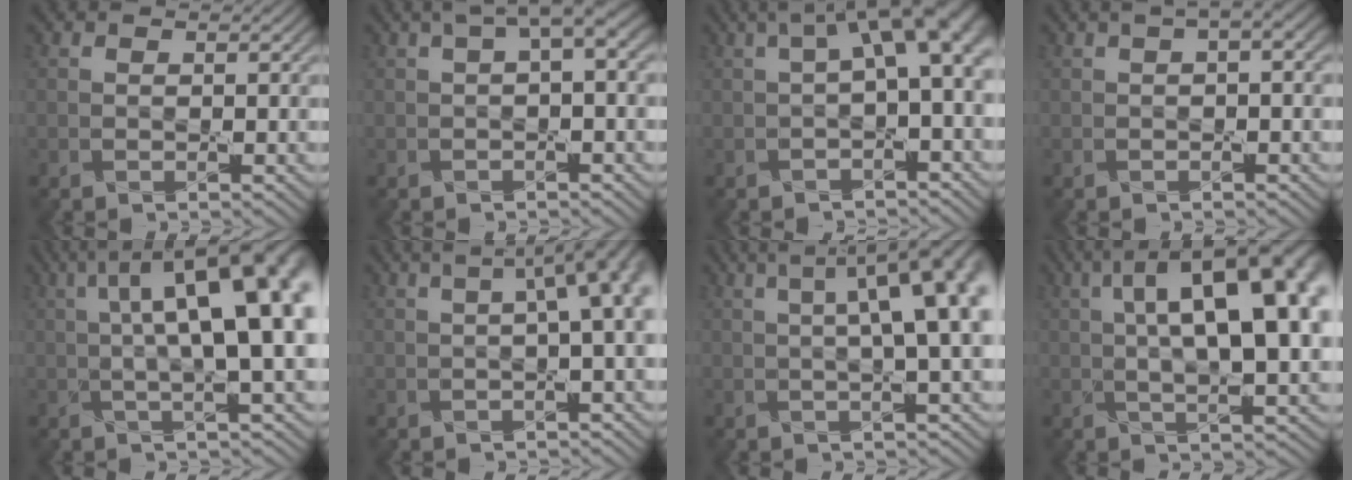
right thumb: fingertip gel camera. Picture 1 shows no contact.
{"total": 4.2, "force": [1.2, 1.0, 3.9], "torque": [-0.059, 0.015, 0.017]}
{"total": 7.5, "force": [1.1, 2.4, 7.0], "torque": [-0.099, 0.017, 0.014]}
{"total": 3.2, "force": [1.0, 0.8, 3.0], "torque": [-0.051, 0.012, 0.010]}
{"total": 15.9, "force": [3.0, 5.1, 14.7], "torque": [-0.190, 0.032, 0.042]}
{"total": 9.3, "force": [1.1, 3.3, 8.6], "torque": [-0.077, 0.034, 0.008]}
{"total": 12.9, "force": [2.6, 3.9, 12.0], "torque": [-0.117, 0.049, 0.026]}
{"total": 16.8, "force": [4.2, 6.4, 14.9], "torque": [-0.209, 0.041, 0.051]}